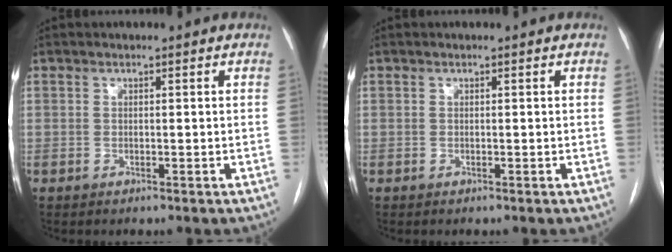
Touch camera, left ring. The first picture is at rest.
{"total": 0.0}